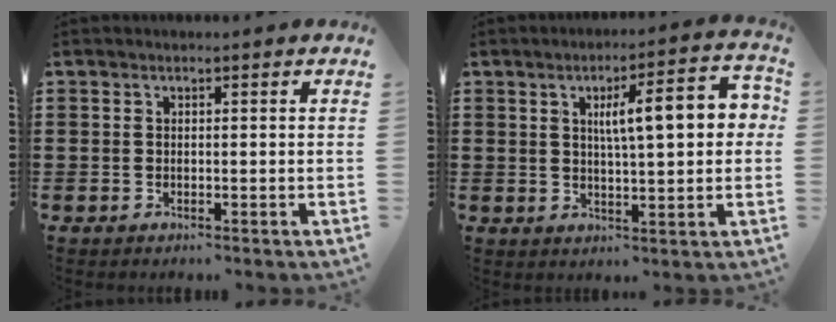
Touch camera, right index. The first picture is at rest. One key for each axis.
{"total": 9.6, "fx": 2.1, "fy": 2.1, "fz": 9.1, "tx": -0.158, "ty": 0.004, "tz": 0.028}